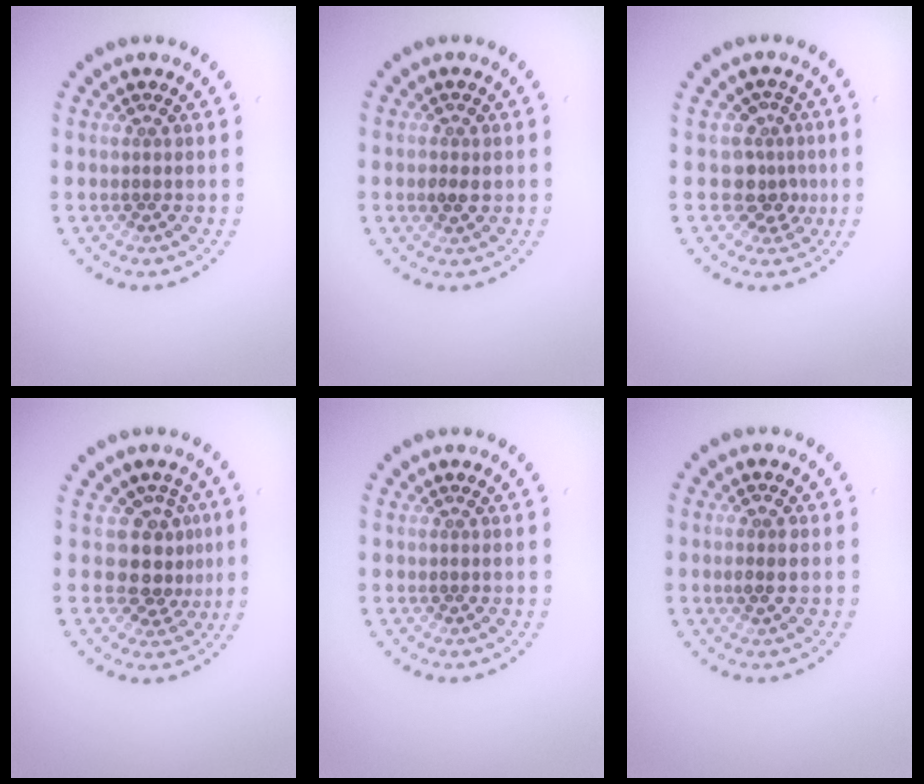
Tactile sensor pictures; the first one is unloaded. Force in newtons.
{"total": 1.5, "press": 1.5, "slide": 0.1}
{"total": 2.7, "press": 2.0, "slide": 1.9}
{"total": 3.3, "press": 2.5, "slide": 2.2}
{"total": 0.0}
{"total": 1.4, "press": 1.3, "slide": 0.4}